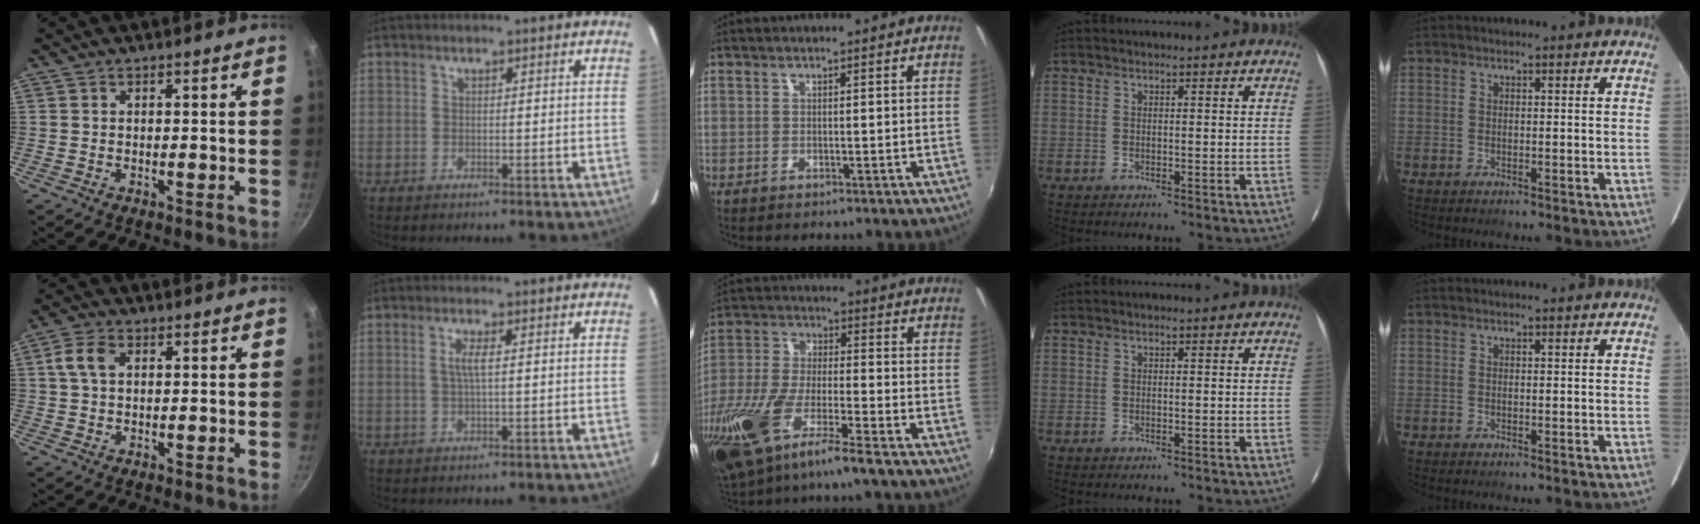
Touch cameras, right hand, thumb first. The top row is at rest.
{"thumb": {"total": 4.8, "force": [1.3, 2.9, 3.6], "torque": [-0.073, 0.011, 0.021]}, "index": {"total": 2.3, "force": [0.2, 0.0, 2.3], "torque": [-0.045, 0.001, 0.002]}, "middle": {"total": 19.5, "force": [-11.9, 4.1, 14.9], "torque": [-0.310, -0.058, -0.223]}}